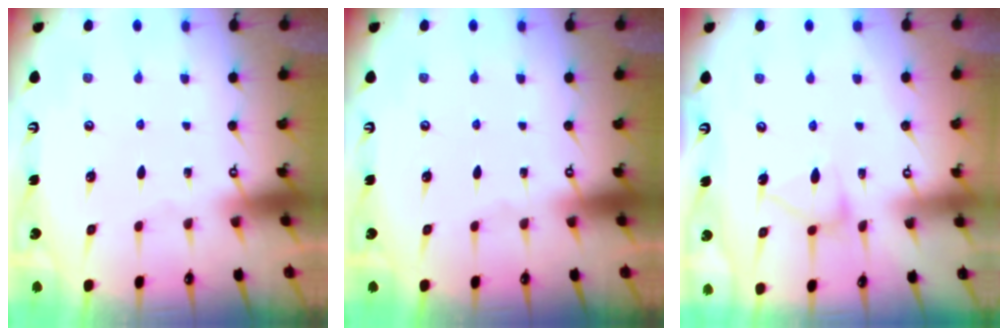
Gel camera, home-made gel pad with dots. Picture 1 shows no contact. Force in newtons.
{"total": 0.0}
{"total": 10.8, "press": 10.8, "slide": 0.4}